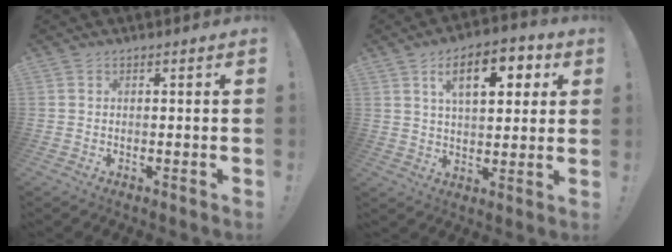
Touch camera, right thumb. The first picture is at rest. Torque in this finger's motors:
{"motor_torque": [0.13, 0.38, 0.97, 0.51, 0.06]}